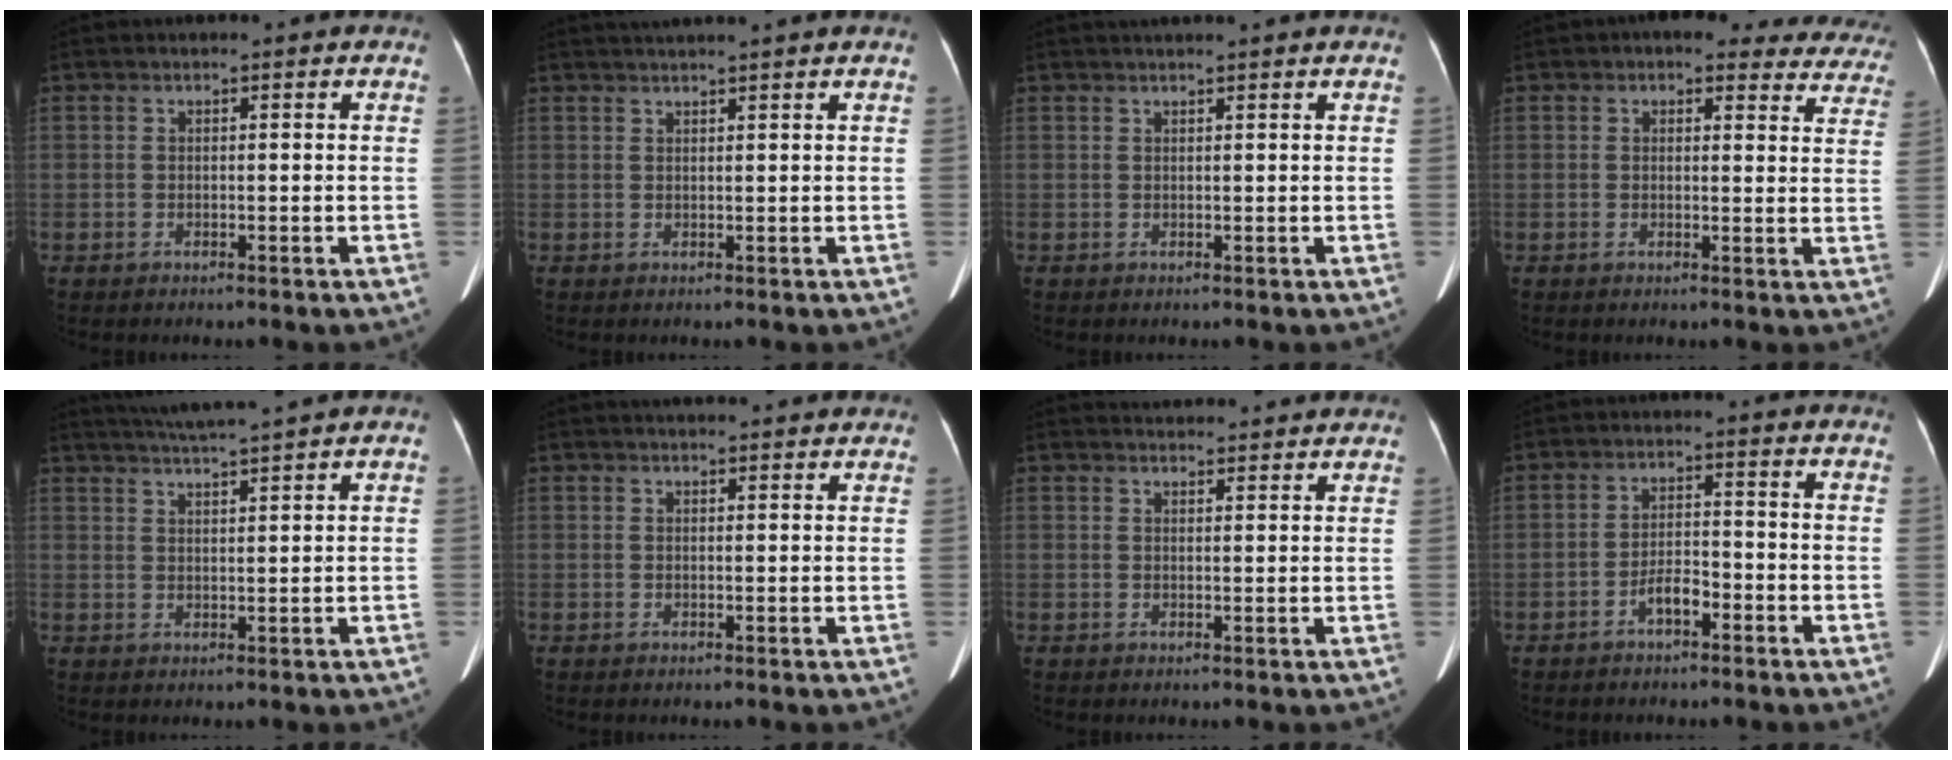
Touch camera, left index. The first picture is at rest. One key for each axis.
{"total": 4.5, "fx": 3.9, "fy": -1.1, "fz": 1.9, "tx": -0.023, "ty": 0.025, "tz": 0.059}
{"total": 4.2, "fx": 3.8, "fy": -0.6, "fz": 1.8, "tx": -0.018, "ty": 0.027, "tz": 0.051}
{"total": 15.6, "fx": 13.9, "fy": 5.5, "fz": 4.4, "tx": -0.012, "ty": 0.004, "tz": 0.131}
{"total": 6.5, "fx": 5.8, "fy": -1.6, "fz": 2.4, "tx": -0.043, "ty": 0.009, "tz": 0.095}
{"total": 8.2, "fx": 7.7, "fy": 0.9, "fz": 2.8, "tx": -0.035, "ty": 0.027, "tz": 0.083}
{"total": 6.9, "fx": 6.8, "fy": 0.7, "fz": 1.2, "tx": -0.016, "ty": 0.026, "tz": 0.076}
{"total": 3.4, "fx": -2.1, "fy": 1.2, "fz": 2.4, "tx": -0.045, "ty": 0.010, "tz": -0.038}